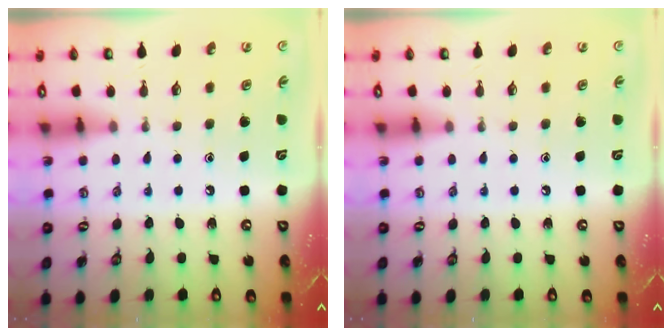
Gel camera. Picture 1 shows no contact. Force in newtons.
{"total": 0.0}